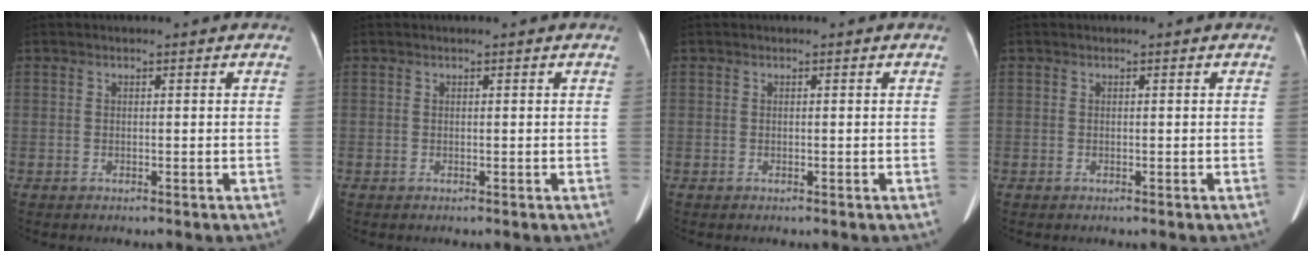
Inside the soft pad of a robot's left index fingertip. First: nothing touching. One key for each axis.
{"total": 0.0}
{"total": 0.0}
{"total": 0.0}